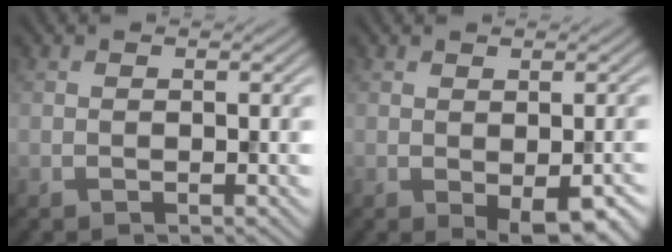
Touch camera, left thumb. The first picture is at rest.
{"total": 4.3, "force": [-1.7, 1.8, 3.5], "torque": [-0.053, -0.013, -0.014]}